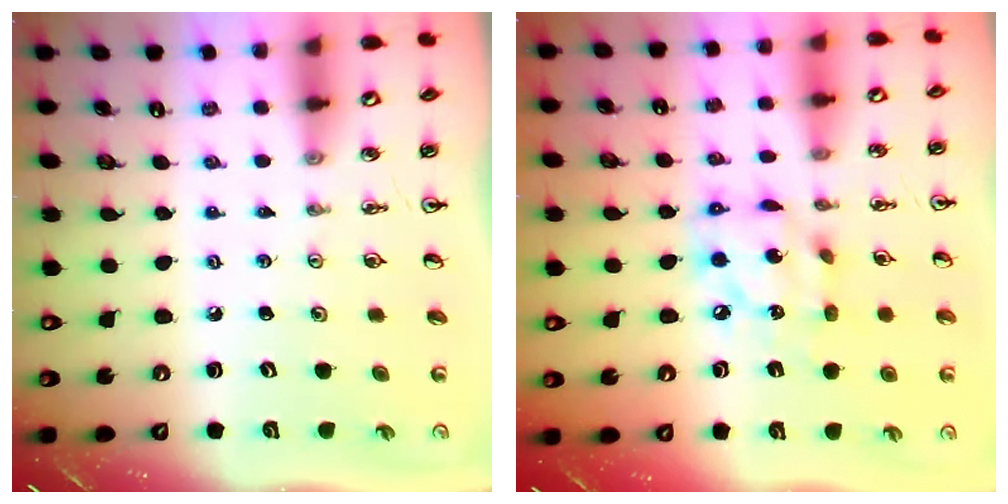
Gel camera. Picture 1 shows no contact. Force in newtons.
{"total": 12.8, "press": 12.7, "slide": 0.8}